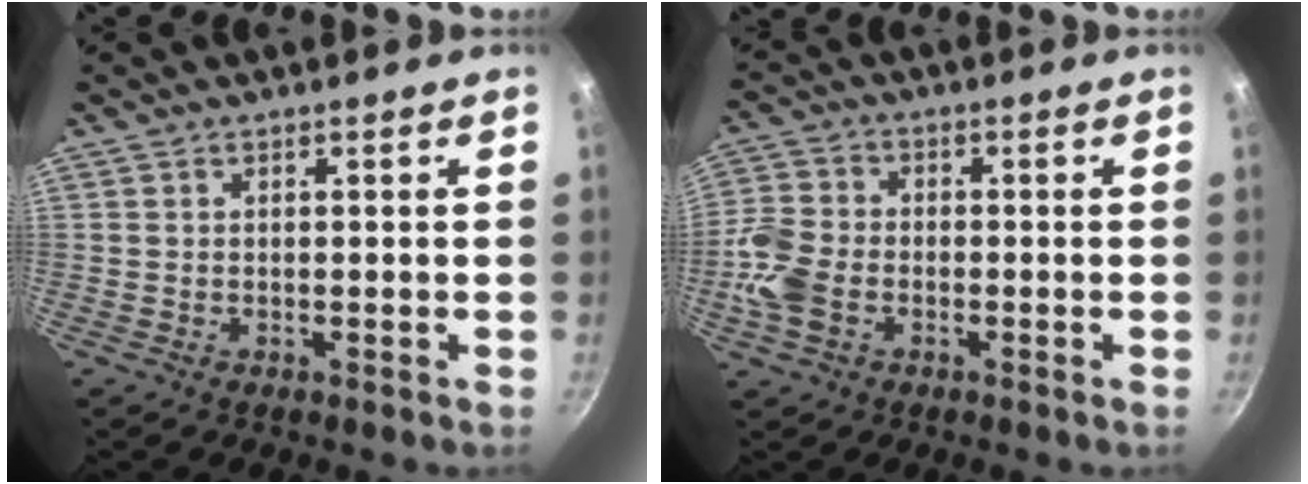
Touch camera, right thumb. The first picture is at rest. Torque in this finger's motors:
{"motor_torque": [0.96, 1.19, 0.93, -0.39, 0.11]}